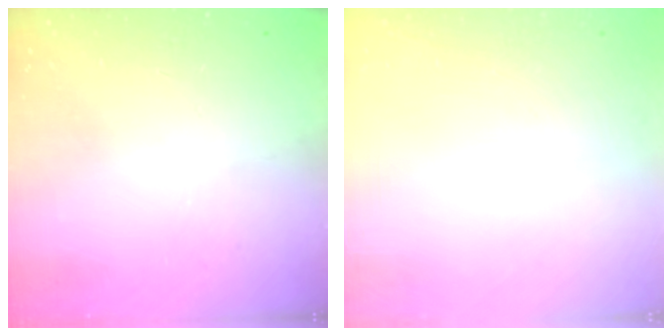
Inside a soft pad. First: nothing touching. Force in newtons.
{"total": 2.7, "press": 2.6, "slide": 0.8}